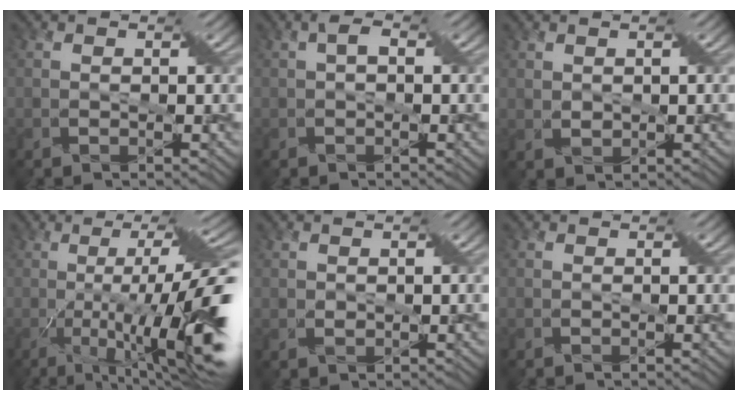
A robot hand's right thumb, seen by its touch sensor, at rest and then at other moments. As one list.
[{"total": 1.4, "force": [0.3, 0.1, 1.4], "torque": [-0.038, 0.000, 0.009]}, {"total": 1.0, "force": [1.0, 0.3, 0.2], "torque": [-0.025, -0.004, 0.027]}, {"total": 15.3, "force": [-3.3, 2.0, 14.8], "torque": [-0.246, -0.006, -0.036]}, {"total": 0.6, "force": [0.6, 0.1, 0.0], "torque": [-0.010, -0.002, 0.016]}, {"total": 0.0}]